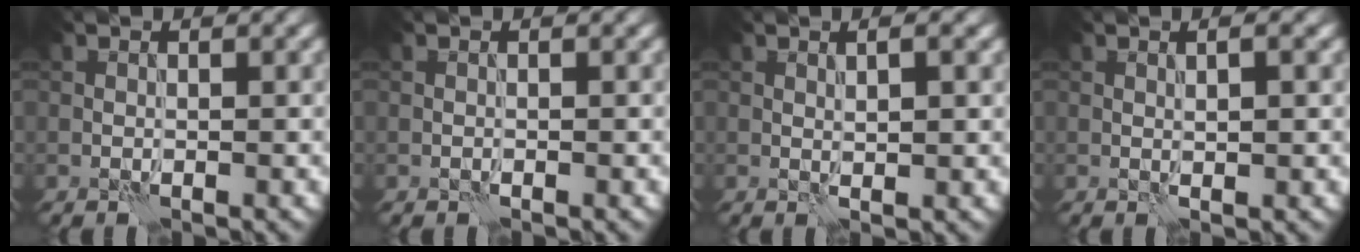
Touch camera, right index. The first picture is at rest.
{"total": 0.0}
{"total": 2.0, "force": [0.6, 0.2, 1.8], "torque": [-0.026, 0.001, 0.011]}
{"total": 1.7, "force": [0.4, 0.2, 1.7], "torque": [-0.025, 0.001, 0.007]}